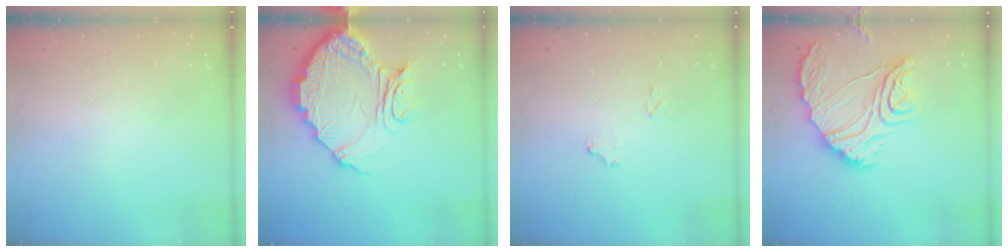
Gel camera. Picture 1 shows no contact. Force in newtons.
{"total": 15.3, "press": 15.2, "slide": 1.5}
{"total": 7.9, "press": 7.8, "slide": 0.7}
{"total": 18.5, "press": 18.5, "slide": 1.8}